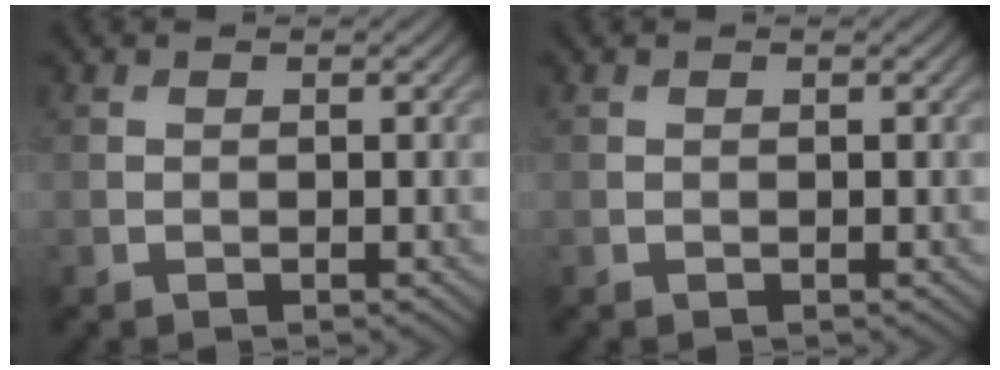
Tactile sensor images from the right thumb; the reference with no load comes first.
{"total": 0.0}